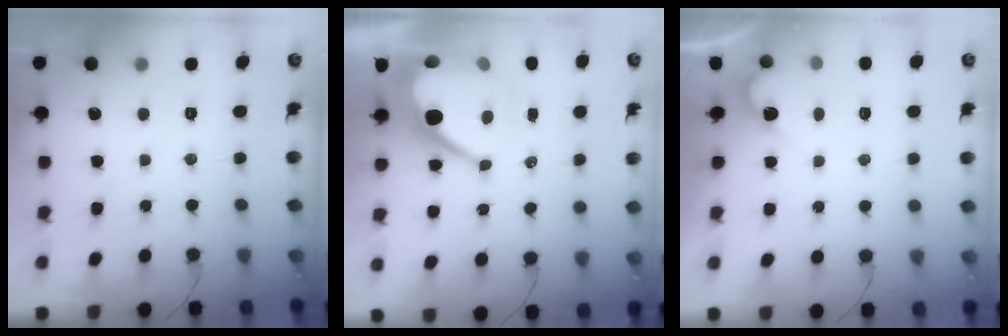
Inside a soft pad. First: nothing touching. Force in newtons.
{"total": 14.3, "press": 14.2, "slide": 1.1}
{"total": 2.7, "press": 2.7, "slide": 0.2}